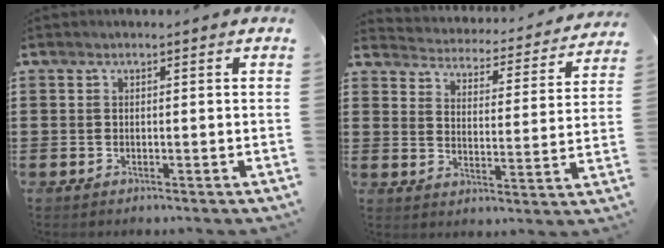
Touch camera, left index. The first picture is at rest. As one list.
[{"total": 3.5, "force": [3.5, 0.0, -0.2], "torque": [-0.022, -0.034, 0.052]}]